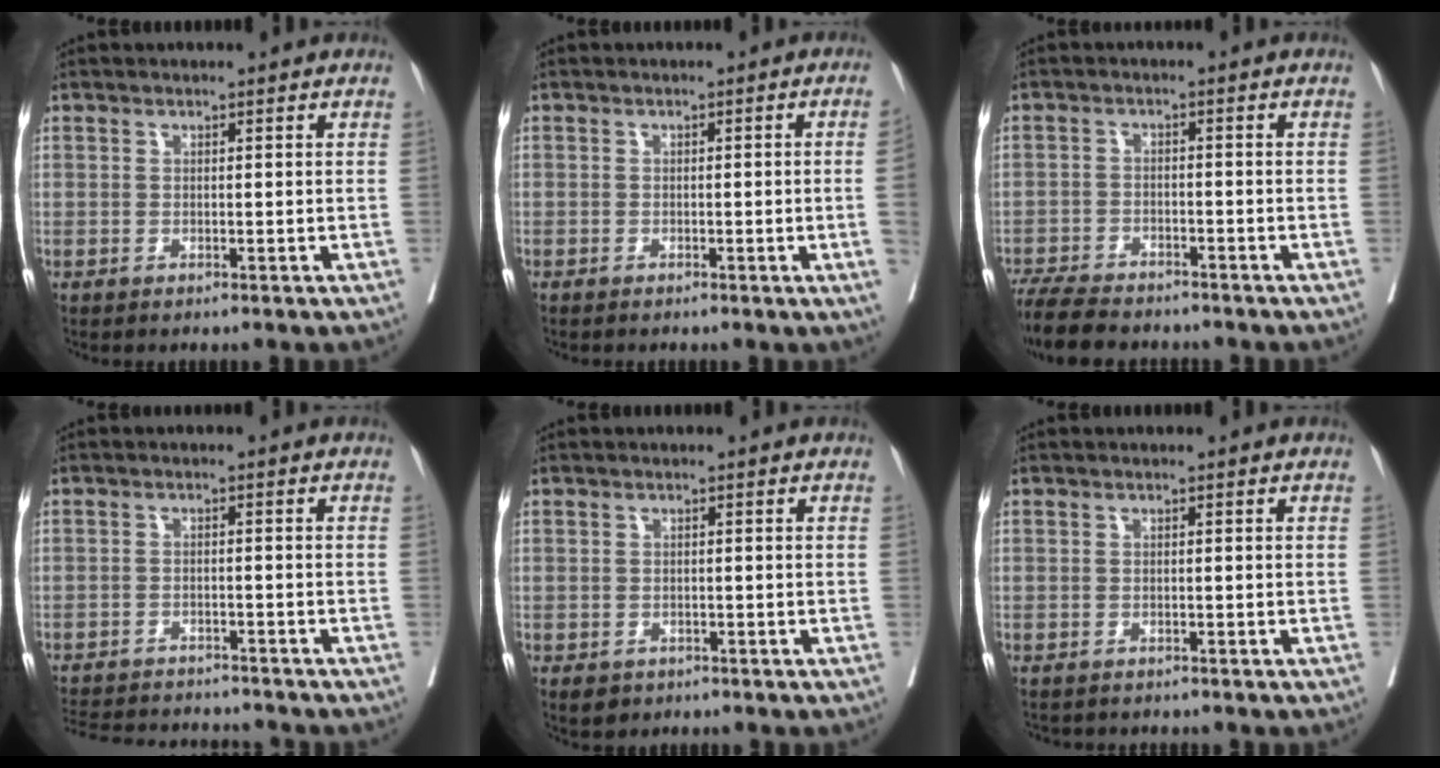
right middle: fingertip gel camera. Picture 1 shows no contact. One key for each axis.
{"total": 3.0, "fx": -0.5, "fy": -1.0, "fz": 2.8, "tx": -0.039, "ty": 0.000, "tz": -0.004}
{"total": 9.6, "fx": -8.5, "fy": 2.0, "fz": 3.8, "tx": -0.062, "ty": -0.018, "tz": -0.141}
{"total": 13.8, "fx": -13.0, "fy": 2.5, "fz": 4.2, "tx": -0.092, "ty": -0.004, "tz": -0.179}
{"total": 2.9, "fx": -2.1, "fy": 1.8, "fz": 0.9, "tx": -0.013, "ty": -0.002, "tz": -0.028}
{"total": 3.0, "fx": -2.7, "fy": 0.9, "fz": 0.8, "tx": -0.015, "ty": -0.004, "tz": -0.038}